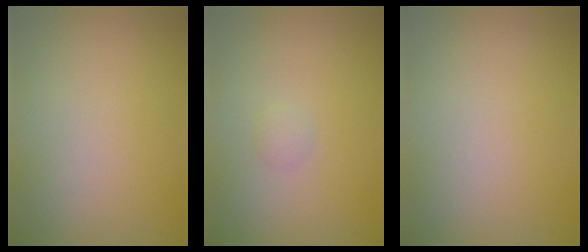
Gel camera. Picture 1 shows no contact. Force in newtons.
{"total": 0.7, "press": 0.7, "slide": 0.0}
{"total": 0.0}